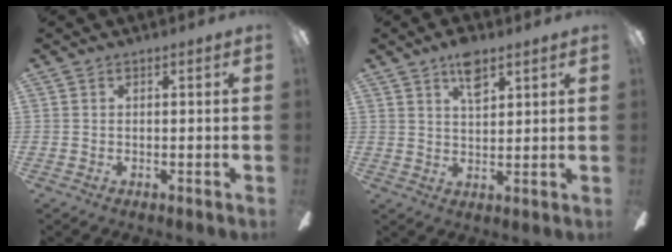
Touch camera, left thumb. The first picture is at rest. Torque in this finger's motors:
{"motor_torque": [0.61, 0.32, 0.42, -0.41, 0.02]}